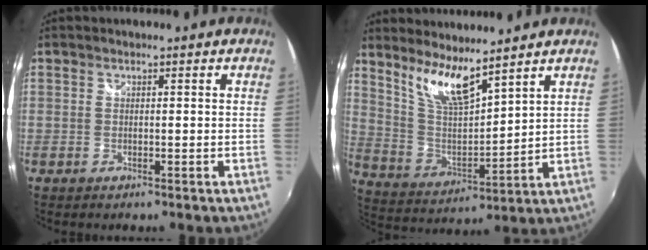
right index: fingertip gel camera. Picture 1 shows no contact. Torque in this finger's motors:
{"motor_torque": [0.03, 0.40, 0.19, 0.05]}